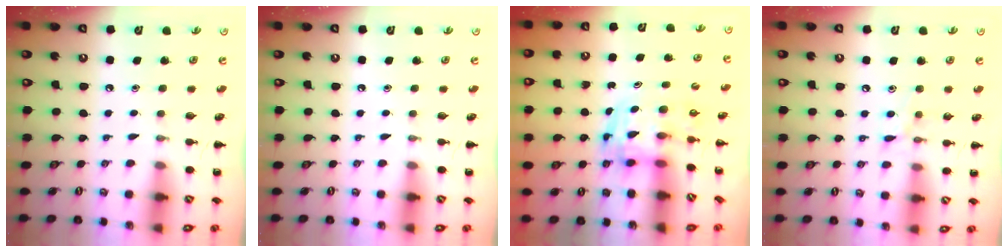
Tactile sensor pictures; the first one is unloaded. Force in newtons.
{"total": 0.0}
{"total": 3.6, "press": 3.6, "slide": 0.6}
{"total": 6.9, "press": 6.7, "slide": 1.4}